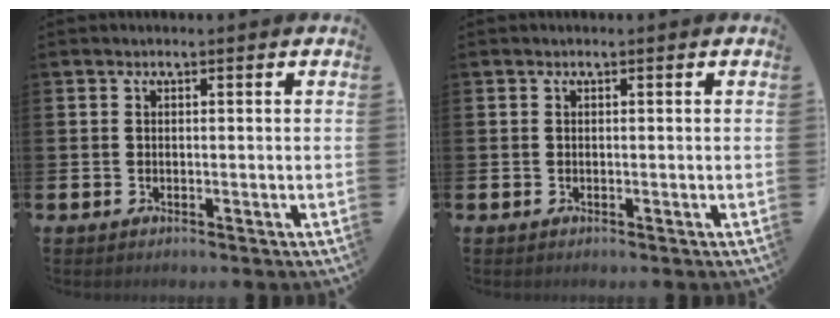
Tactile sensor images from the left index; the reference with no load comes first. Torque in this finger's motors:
{"motor_torque": [-0.01, 0.08, -0.03, -0.01]}